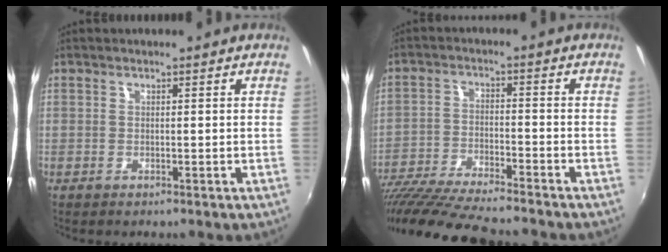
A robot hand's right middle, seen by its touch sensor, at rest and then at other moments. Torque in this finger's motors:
{"motor_torque": [1.07, -1.07, 0.48, 0.14]}